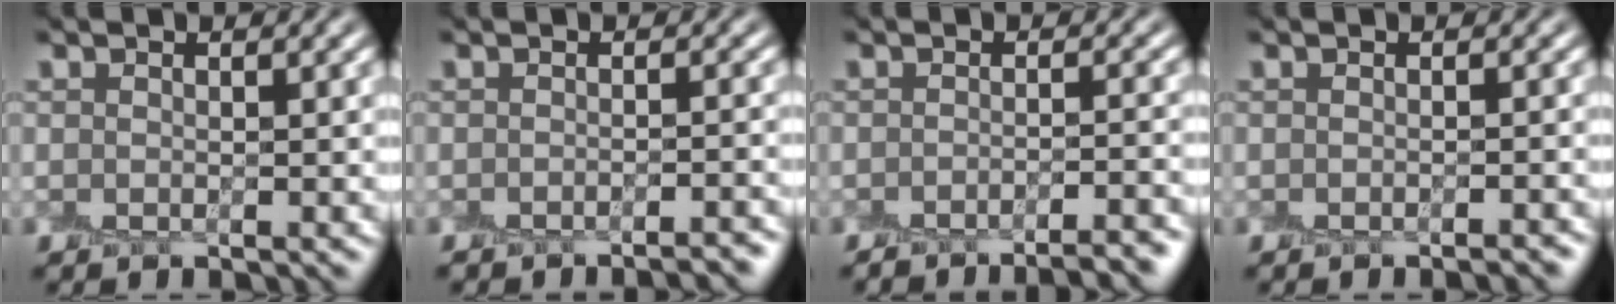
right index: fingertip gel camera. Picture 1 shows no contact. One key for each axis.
{"total": 2.4, "fx": -2.2, "fy": 0.4, "fz": 0.9, "tx": -0.002, "ty": 0.003, "tz": -0.029}
{"total": 4.2, "fx": -3.6, "fy": 0.7, "fz": 2.2, "tx": -0.026, "ty": 0.007, "tz": -0.051}
{"total": 1.3, "fx": -1.0, "fy": 0.3, "fz": 0.7, "tx": -0.002, "ty": -0.001, "tz": -0.014}